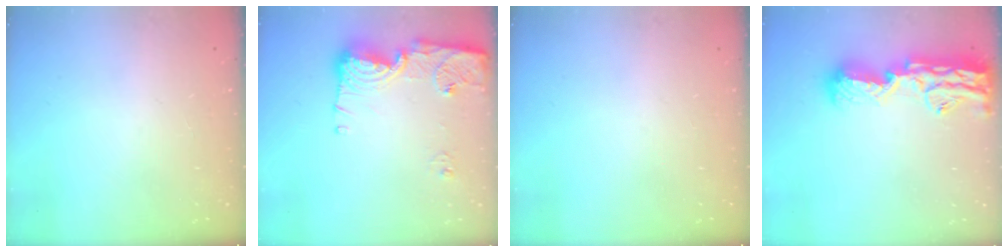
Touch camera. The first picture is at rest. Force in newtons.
{"total": 14.7, "press": 14.6, "slide": 1.6}
{"total": 0.0}
{"total": 18.1, "press": 17.4, "slide": 5.2}